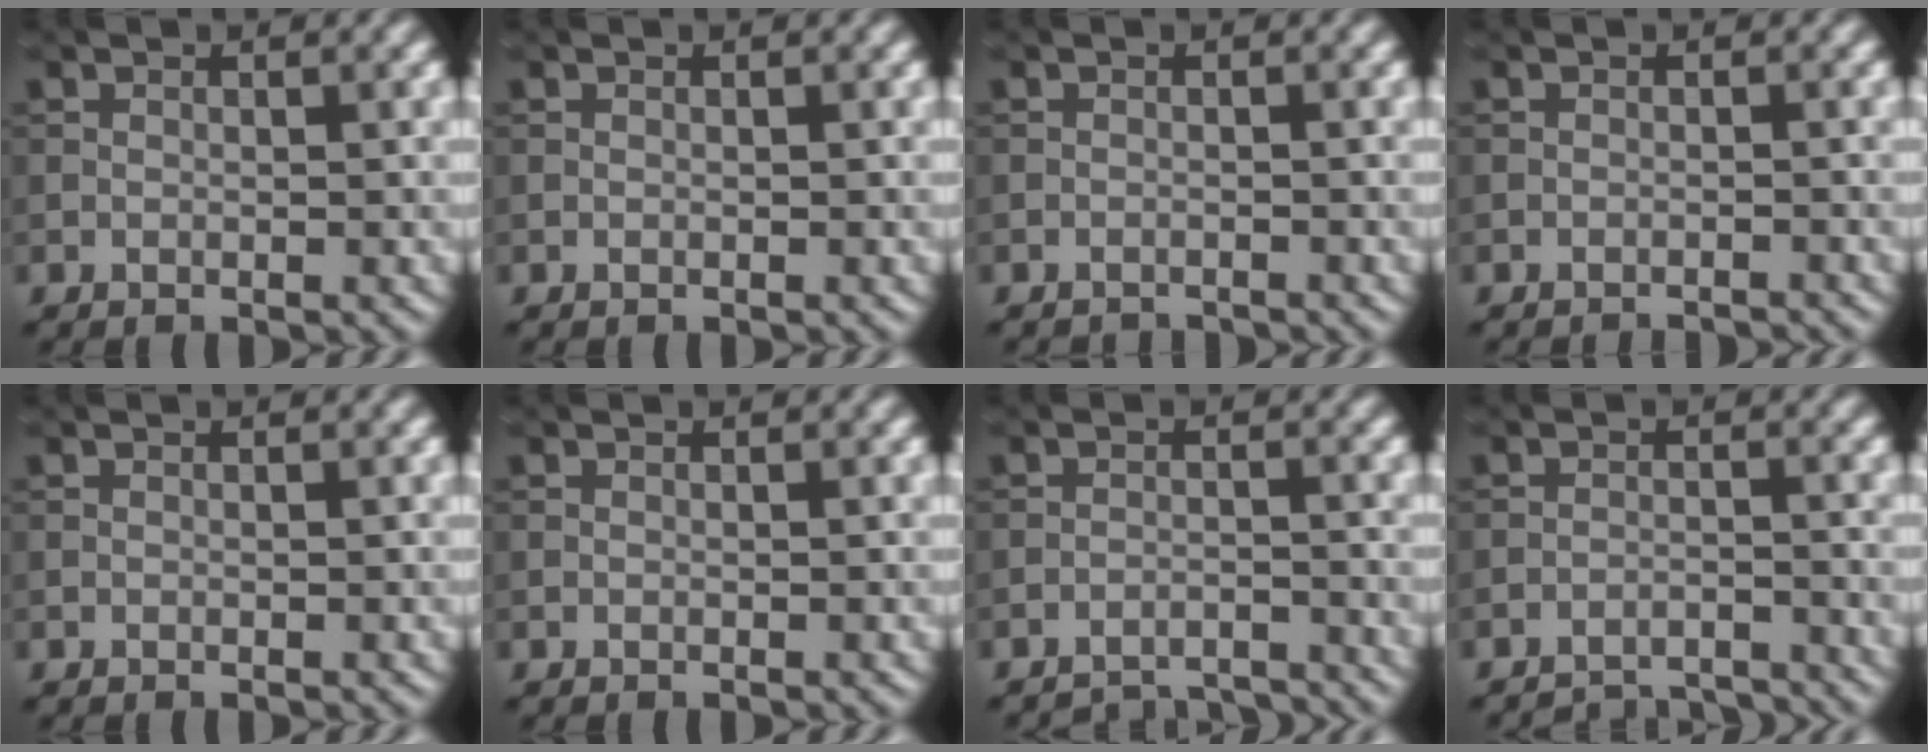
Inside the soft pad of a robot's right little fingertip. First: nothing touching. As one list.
[{"total": 0.0}, {"total": 2.0, "force": [-1.9, 0.2, 0.2], "torque": [0.004, -0.007, -0.030]}, {"total": 2.1, "force": [-2.1, 0.2, 0.5], "torque": [-0.006, 0.002, -0.030]}, {"total": 0.0}, {"total": 0.0}, {"total": 5.3, "force": [-5.2, 0.7, 0.7], "torque": [-0.012, -0.004, -0.075]}, {"total": 6.0, "force": [-5.9, 1.0, 0.9], "torque": [-0.013, -0.003, -0.086]}]